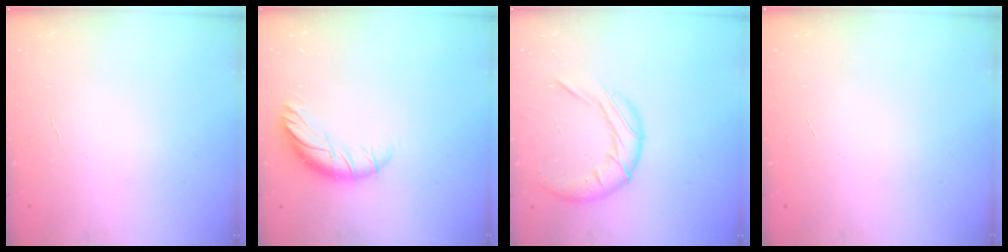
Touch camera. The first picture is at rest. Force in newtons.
{"total": 10.9, "press": 10.6, "slide": 2.6}
{"total": 14.9, "press": 14.7, "slide": 2.3}
{"total": 0.0}